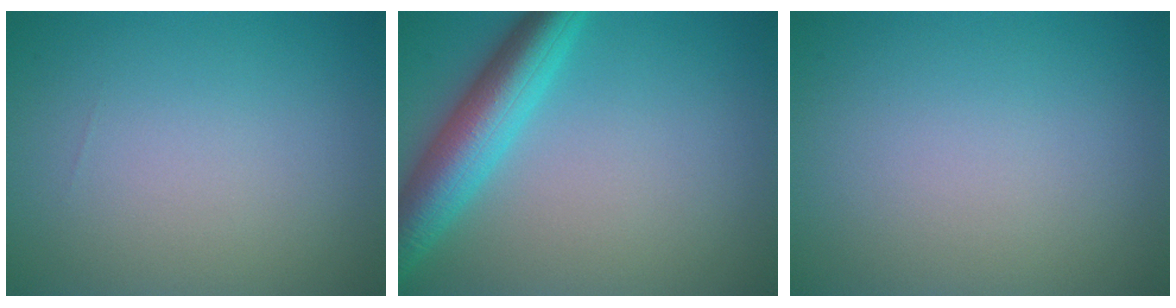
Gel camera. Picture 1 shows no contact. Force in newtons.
{"total": 6.2, "press": 6.2, "slide": 0.3}
{"total": 0.0}